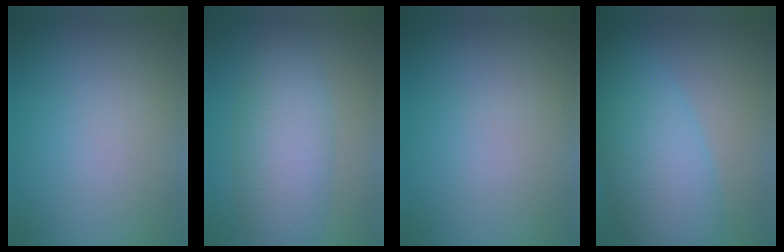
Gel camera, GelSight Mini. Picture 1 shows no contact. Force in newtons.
{"total": 6.2, "press": 6.2, "slide": 0.0}
{"total": 0.0}
{"total": 8.0, "press": 8.0, "slide": 0.1}